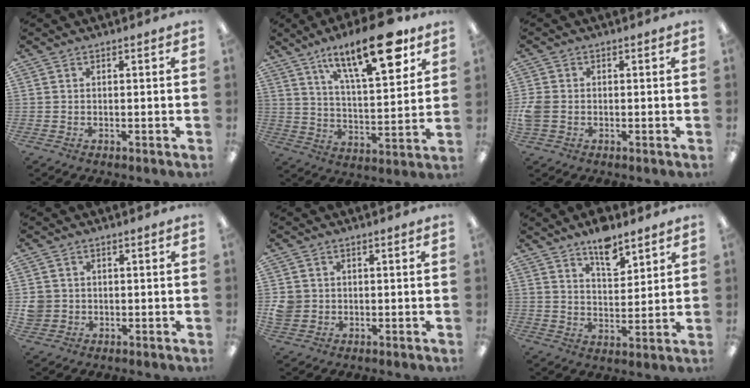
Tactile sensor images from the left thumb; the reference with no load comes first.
{"total": 21.4, "force": [12.9, 7.3, 15.4], "torque": [-0.232, -0.060, 0.204]}
{"total": 4.4, "force": [-0.7, 3.5, 2.6], "torque": [-0.056, 0.005, -0.011]}
{"total": 3.8, "force": [0.2, 3.7, 0.7], "torque": [-0.010, 0.006, 0.004]}
{"total": 3.9, "force": [0.1, 3.7, 0.9], "torque": [-0.014, 0.006, 0.003]}
{"total": 9.0, "force": [6.8, 3.9, 4.4], "torque": [-0.058, -0.040, 0.117]}